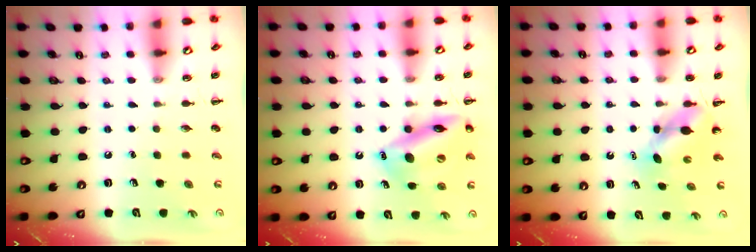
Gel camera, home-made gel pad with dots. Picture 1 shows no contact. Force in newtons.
{"total": 16.3, "press": 16.1, "slide": 2.2}
{"total": 5.3, "press": 5.2, "slide": 0.6}